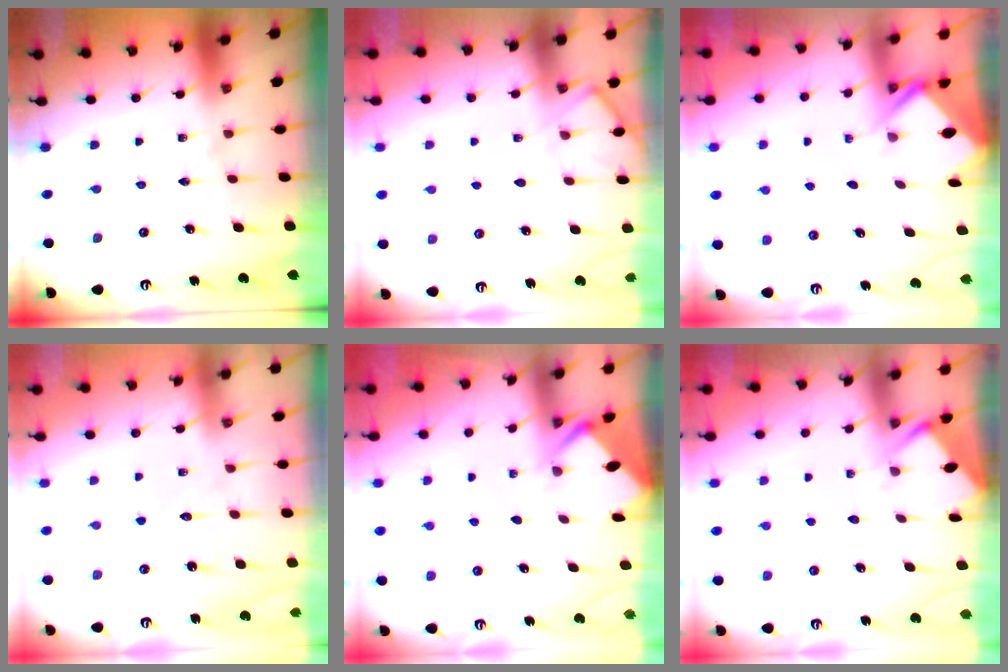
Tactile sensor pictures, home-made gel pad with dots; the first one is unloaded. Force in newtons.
{"total": 5.9, "press": 5.9, "slide": 0.7}
{"total": 2.4, "press": 2.4, "slide": 0.1}
{"total": 6.3, "press": 6.3, "slide": 0.6}
{"total": 2.8, "press": 2.8, "slide": 0.2}
{"total": 4.2, "press": 4.2, "slide": 0.2}